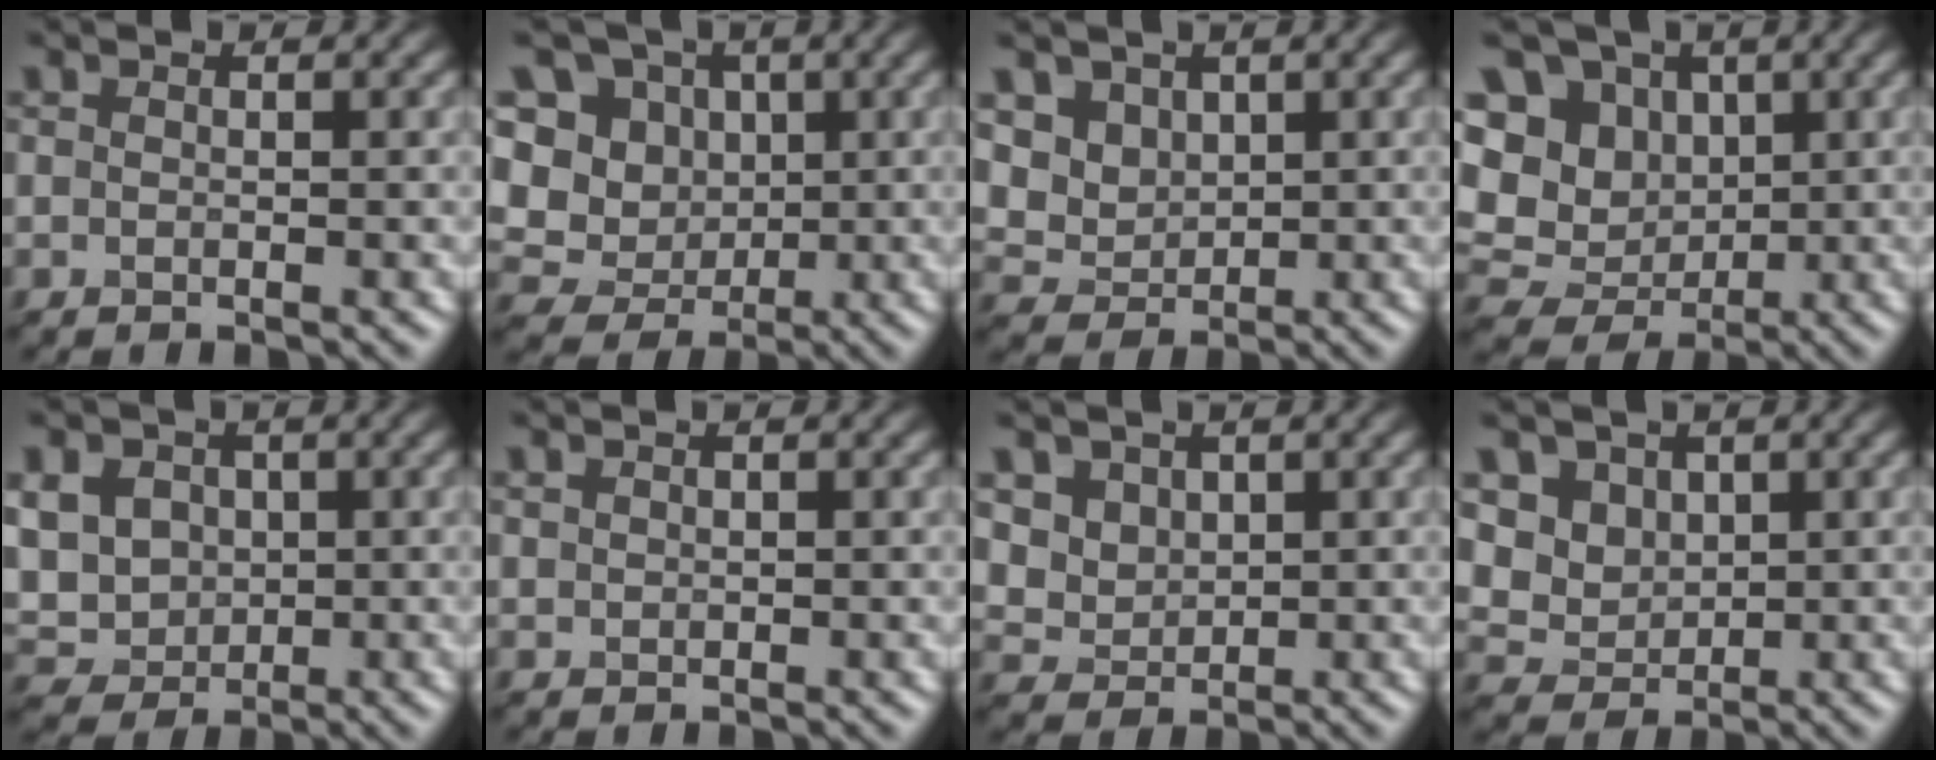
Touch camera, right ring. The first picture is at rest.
{"total": 11.3, "force": [4.0, 9.7, 4.2], "torque": [-0.146, 0.031, 0.091]}
{"total": 2.6, "force": [1.5, 2.0, 0.1], "torque": [-0.054, -0.003, 0.077]}
{"total": 11.0, "force": [3.4, 9.4, 4.5], "torque": [-0.144, 0.025, 0.081]}
{"total": 5.8, "force": [1.2, 5.3, 2.3], "torque": [-0.087, 0.023, 0.045]}
{"total": 1.4, "force": [-0.2, -0.8, -1.1], "torque": [-0.004, -0.004, 0.018]}
{"total": 2.1, "force": [1.5, 1.4, -0.2], "torque": [-0.051, -0.008, 0.082]}
{"total": 3.1, "force": [1.8, 2.5, 0.3], "torque": [-0.050, -0.004, 0.069]}